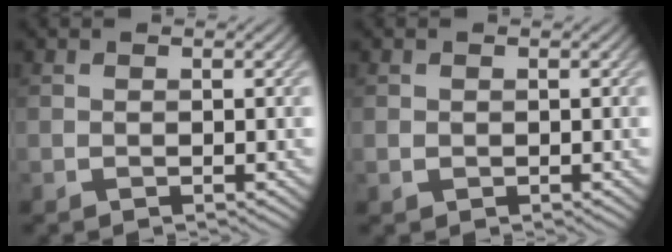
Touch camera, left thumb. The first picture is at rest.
{"total": 0.6, "force": [0.1, 0.6, 0.2], "torque": [-0.006, -0.004, 0.002]}